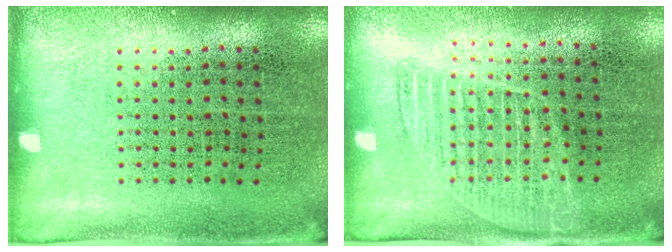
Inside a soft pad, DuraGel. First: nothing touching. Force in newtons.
{"total": 1.0, "press": 0.9, "slide": 0.5}